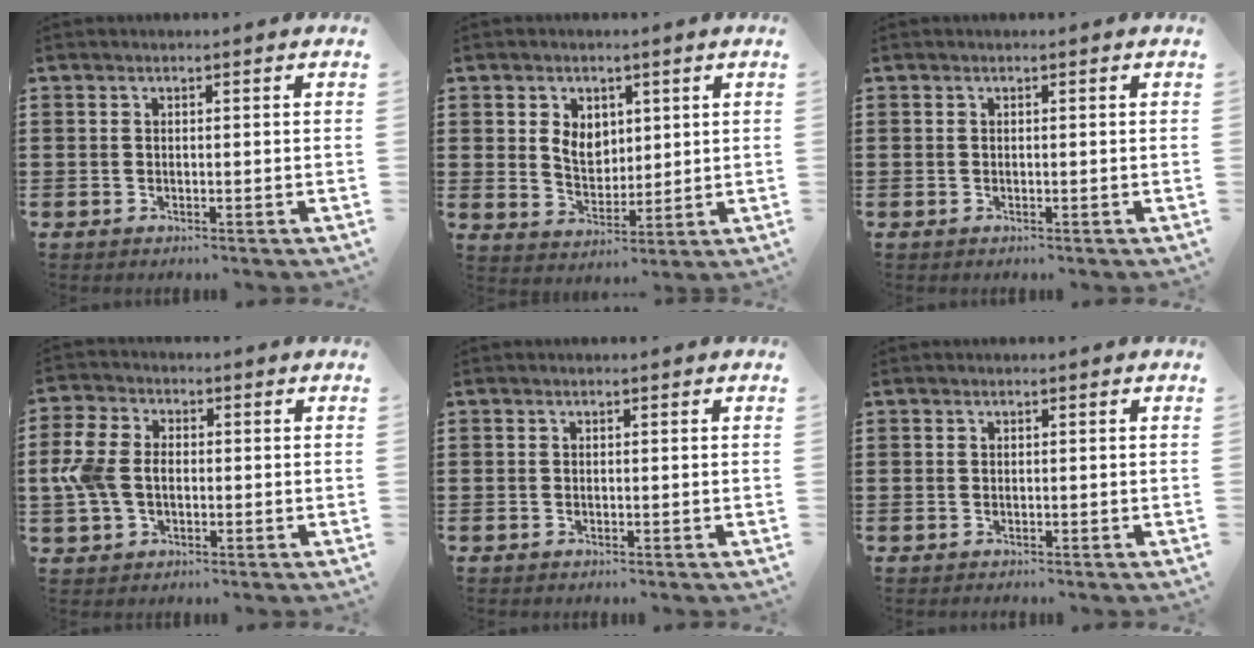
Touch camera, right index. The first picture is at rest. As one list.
[{"total": 4.7, "force": [1.6, 3.5, 2.6], "torque": [-0.055, 0.007, 0.028]}, {"total": 0.0}, {"total": 6.1, "force": [-0.6, 4.4, 4.2], "torque": [-0.125, -0.001, -0.024]}, {"total": 0.0}, {"total": 0.0}]